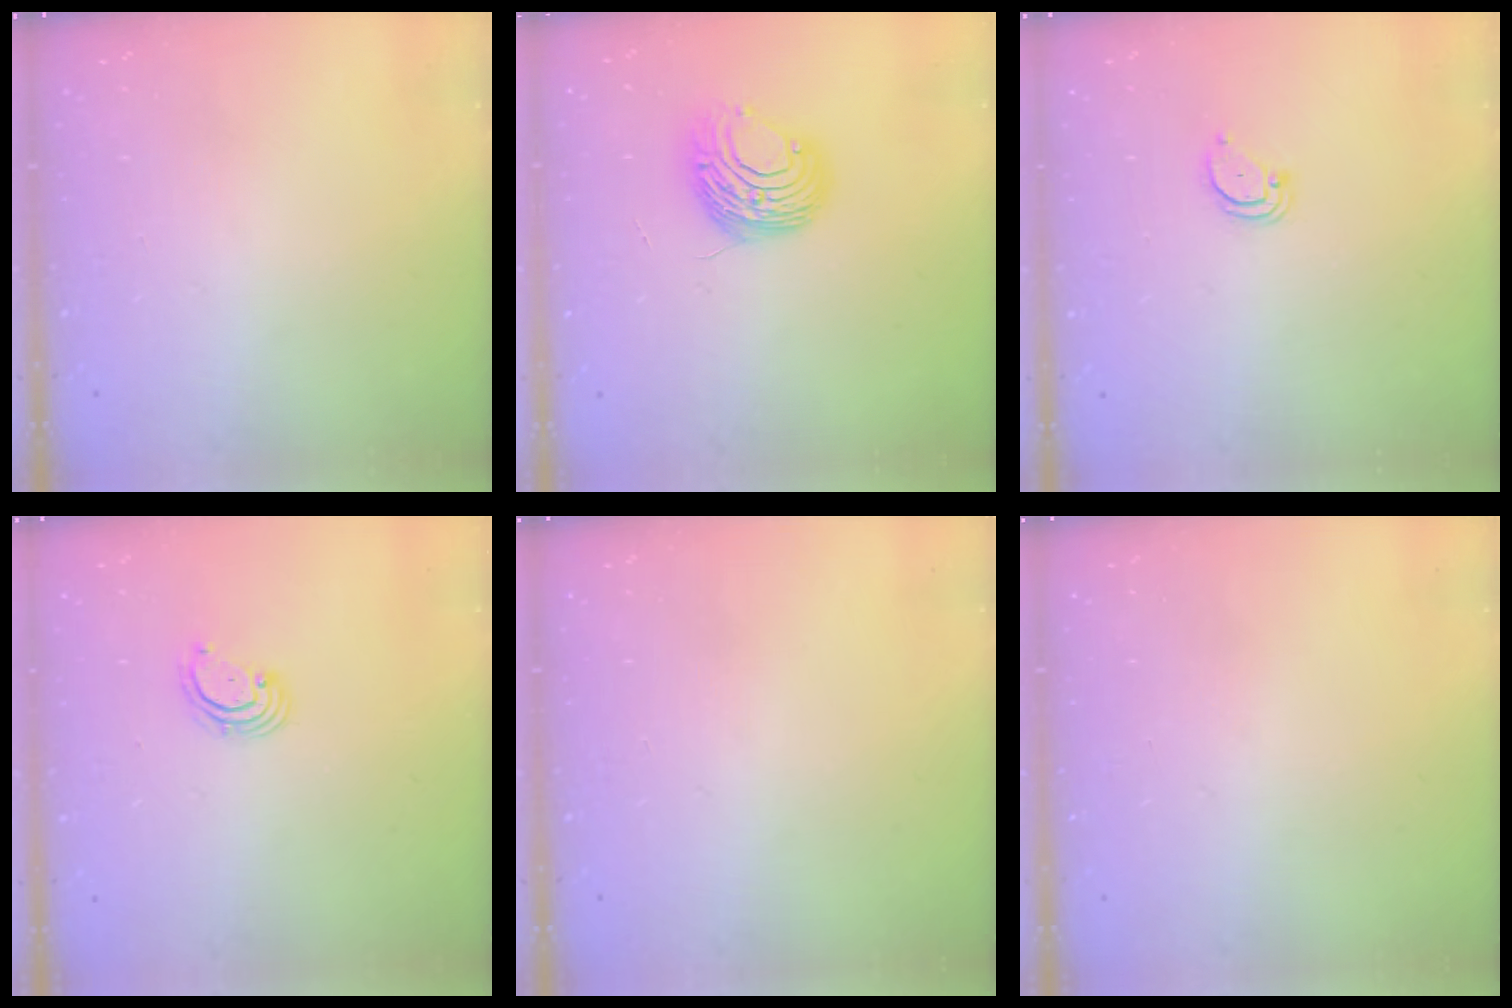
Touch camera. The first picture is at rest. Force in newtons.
{"total": 9.7, "press": 9.7, "slide": 0.6}
{"total": 2.7, "press": 2.7, "slide": 0.2}
{"total": 2.6, "press": 2.6, "slide": 0.3}
{"total": 0.0}
{"total": 0.0}